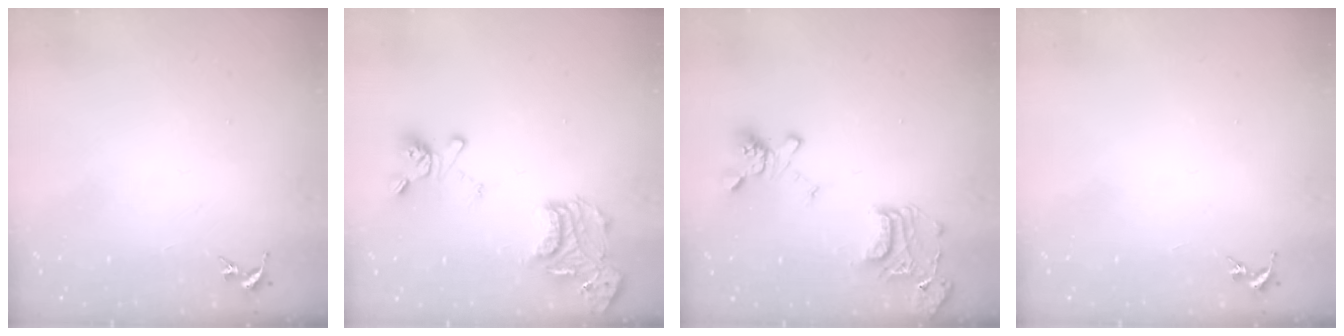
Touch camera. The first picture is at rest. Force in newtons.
{"total": 17.7, "press": 17.7, "slide": 1.6}
{"total": 18.3, "press": 18.2, "slide": 1.7}
{"total": 0.0}